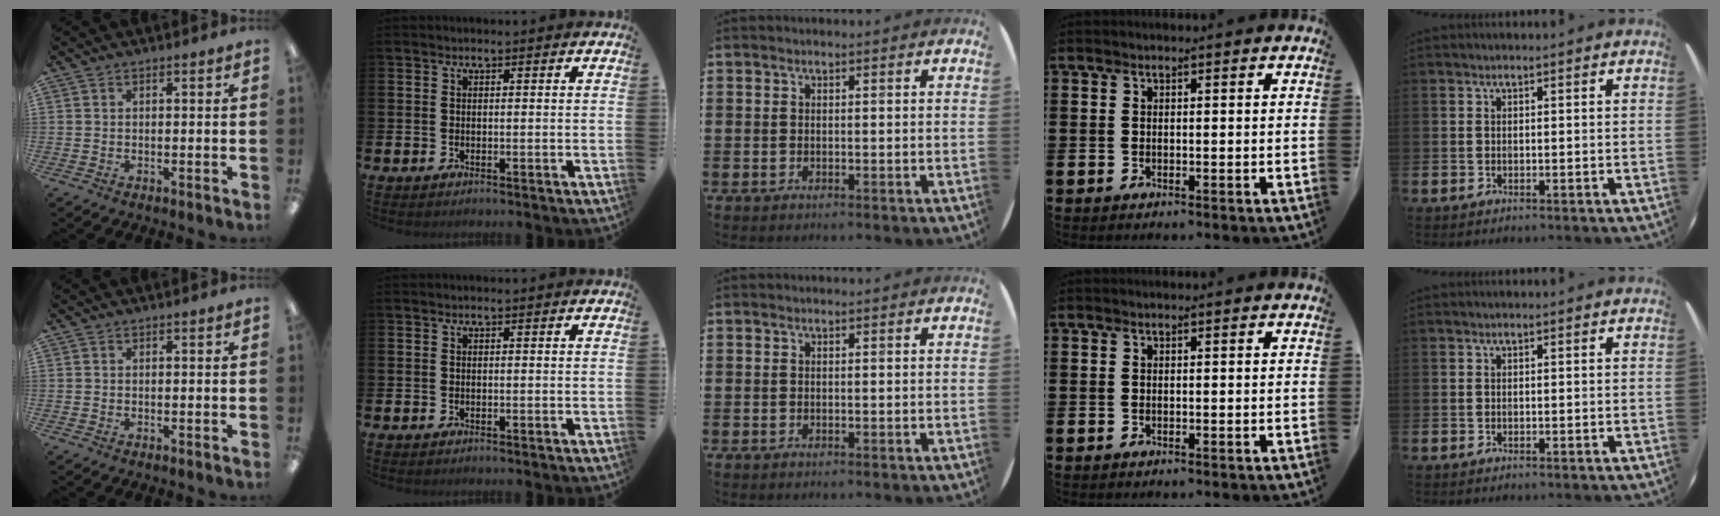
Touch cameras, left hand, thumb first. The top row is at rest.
{}